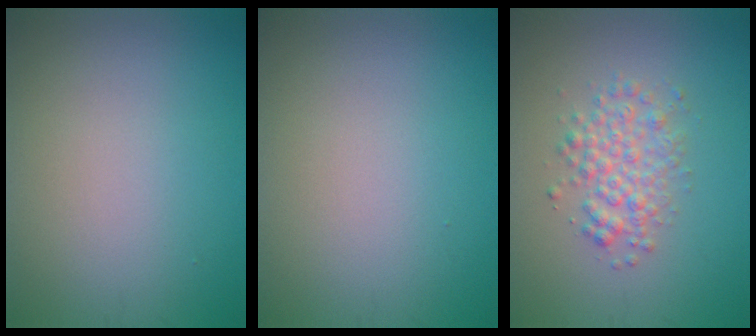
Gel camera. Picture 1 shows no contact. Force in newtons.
{"total": 0.0}
{"total": 3.0, "press": 3.0, "slide": 0.1}